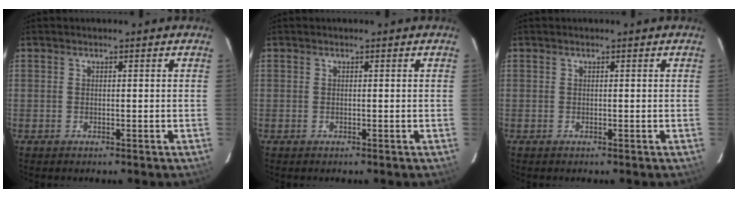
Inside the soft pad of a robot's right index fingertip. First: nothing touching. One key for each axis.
{"total": 1.6, "fx": 1.4, "fy": -0.9, "fz": 0.1, "tx": -0.006, "ty": -0.025, "tz": 0.005}
{"total": 0.0}